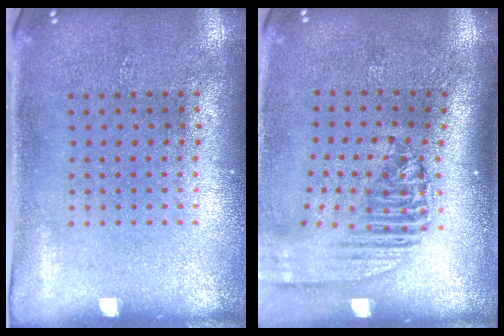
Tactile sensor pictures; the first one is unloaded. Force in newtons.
{"total": 2.1, "press": 1.7, "slide": 1.3}